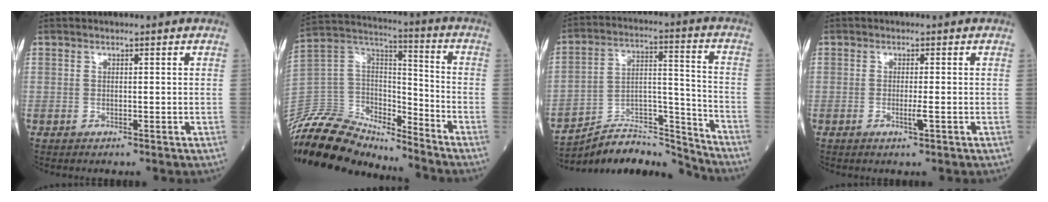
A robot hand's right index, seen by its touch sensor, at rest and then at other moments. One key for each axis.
{"total": 18.3, "fx": -17.4, "fy": 4.2, "fz": 4.0, "tx": -0.085, "ty": 0.049, "tz": -0.315}
{"total": 14.0, "fx": -13.8, "fy": 0.8, "fz": 1.9, "tx": -0.024, "ty": 0.048, "tz": -0.239}
{"total": 1.8, "fx": -0.6, "fy": -0.1, "fz": 1.7, "tx": -0.033, "ty": -0.004, "tz": -0.011}